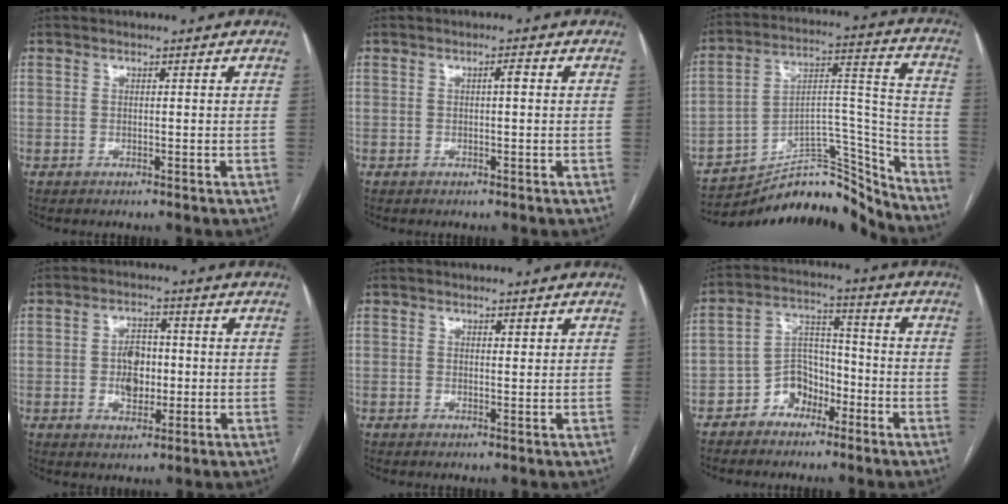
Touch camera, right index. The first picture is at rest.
{"total": 1.2, "force": [0.1, 0.2, 1.2], "torque": [-0.018, 0.004, 0.001]}
{"total": 18.1, "force": [-17.1, 4.6, 3.8], "torque": [-0.039, 0.078, -0.261]}
{"total": 5.5, "force": [-0.3, 3.6, 4.1], "torque": [-0.071, 0.009, -0.001]}
{"total": 0.9, "force": [0.6, 0.3, 0.5], "torque": [-0.009, -0.003, 0.009]}
{"total": 7.1, "force": [-4.1, 5.2, 2.6], "torque": [-0.047, 0.026, -0.072]}